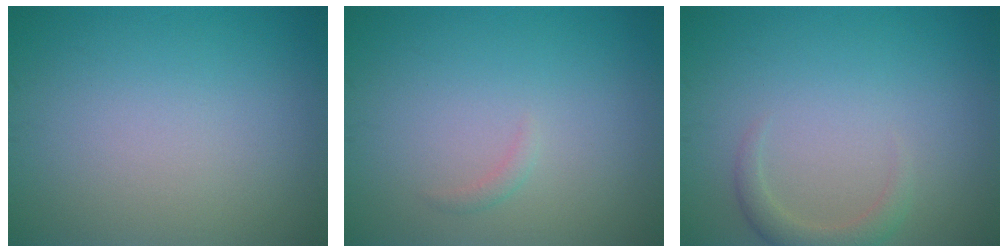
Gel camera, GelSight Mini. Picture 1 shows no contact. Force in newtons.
{"total": 0.7, "press": 0.7, "slide": 0.1}
{"total": 2.0, "press": 2.0, "slide": 0.3}